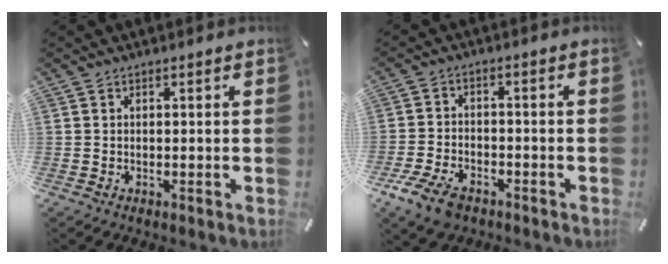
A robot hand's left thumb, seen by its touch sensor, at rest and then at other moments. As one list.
[{"total": 7.4, "force": [-4.8, 4.3, 3.6], "torque": [-0.089, 0.020, -0.092]}]